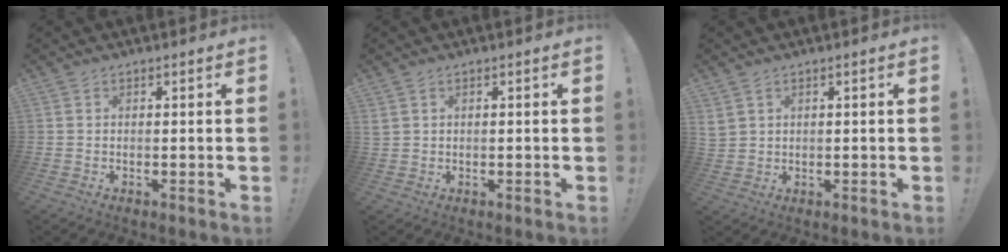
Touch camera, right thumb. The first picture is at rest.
{"total": 1.5, "force": [0.8, 1.0, 0.6], "torque": [-0.014, 0.005, 0.015]}
{"total": 3.2, "force": [2.0, 2.2, 1.2], "torque": [-0.020, -0.006, 0.039]}